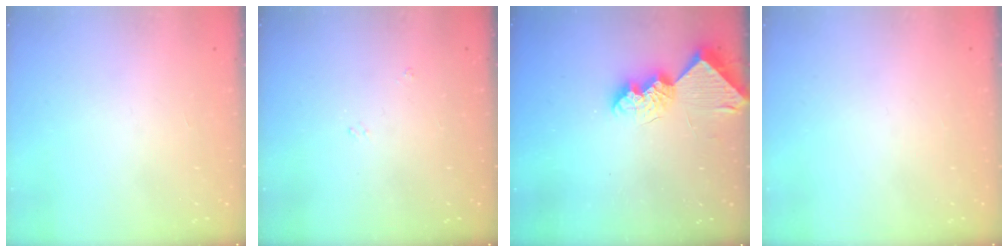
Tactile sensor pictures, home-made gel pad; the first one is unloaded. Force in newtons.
{"total": 2.7, "press": 2.7, "slide": 0.4}
{"total": 9.5, "press": 9.5, "slide": 0.9}
{"total": 0.0}